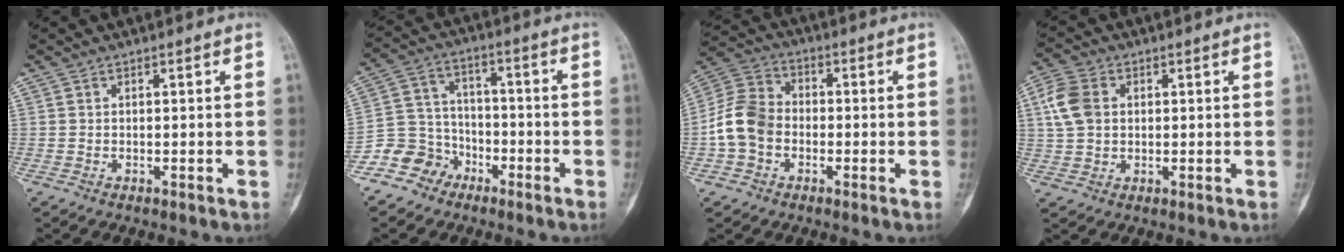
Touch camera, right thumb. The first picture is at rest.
{"total": 8.8, "force": [-5.5, 6.8, 1.1], "torque": [0.014, 0.058, -0.113]}
{"total": 9.8, "force": [-1.9, 7.7, 5.8], "torque": [-0.107, 0.031, -0.050]}
{"total": 7.7, "force": [1.5, 5.7, 5.0], "torque": [-0.103, 0.010, 0.026]}